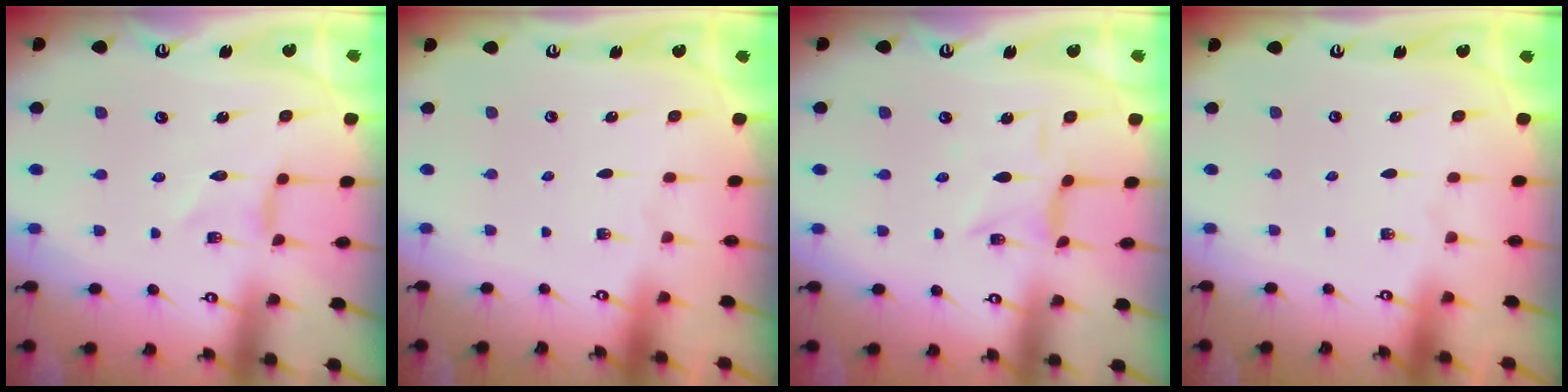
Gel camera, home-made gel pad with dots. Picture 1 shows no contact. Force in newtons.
{"total": 0.0}
{"total": 2.9, "press": 2.9, "slide": 0.2}
{"total": 0.0}